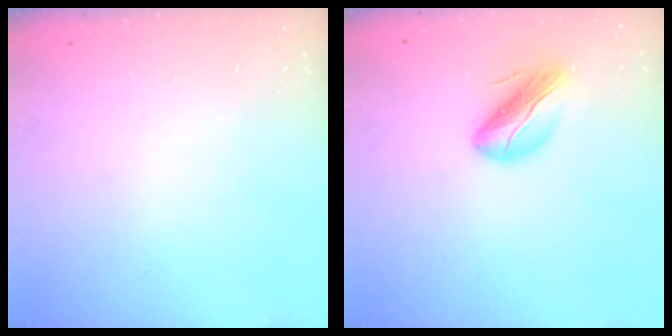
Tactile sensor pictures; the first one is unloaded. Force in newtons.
{"total": 9.7, "press": 9.4, "slide": 2.4}